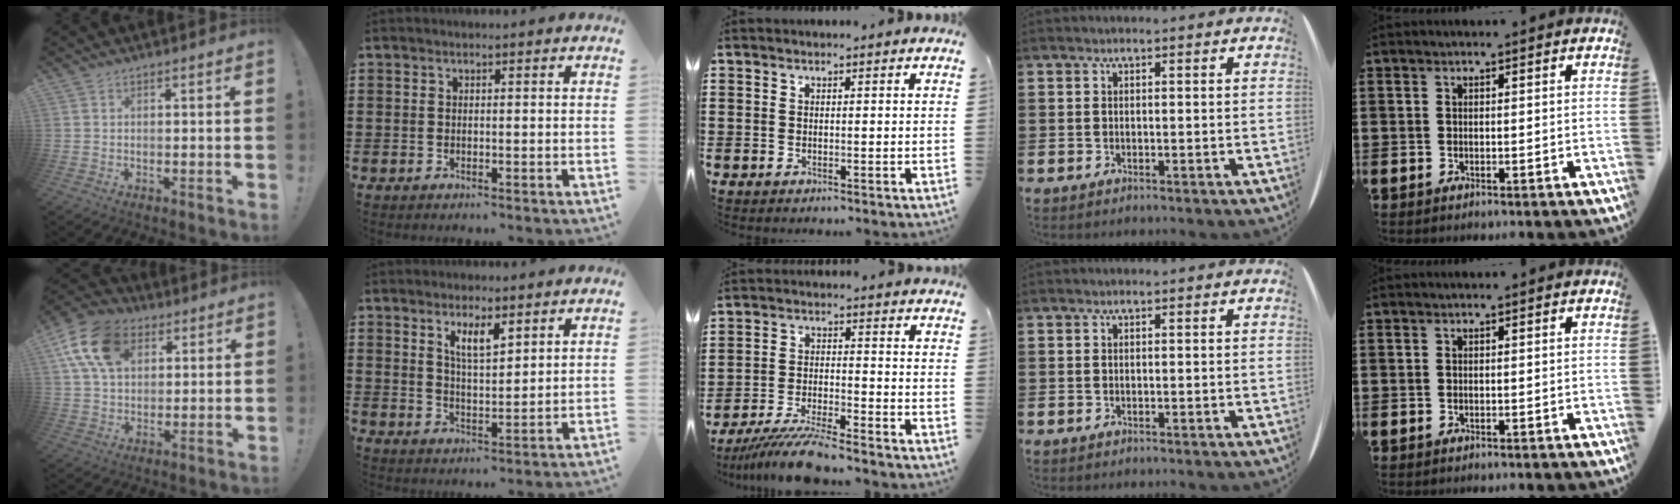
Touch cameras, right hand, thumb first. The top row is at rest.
{"thumb": {"total": 16.3, "force": [6.5, 11.3, 9.8], "torque": [-0.163, -0.014, 0.125]}, "index": {"total": 4.7, "force": [2.8, 1.4, 3.5], "torque": [-0.067, 0.001, 0.047]}, "middle": {"total": 7.0, "force": [-6.4, 0.0, 2.9], "torque": [-0.059, -0.008, -0.122]}}